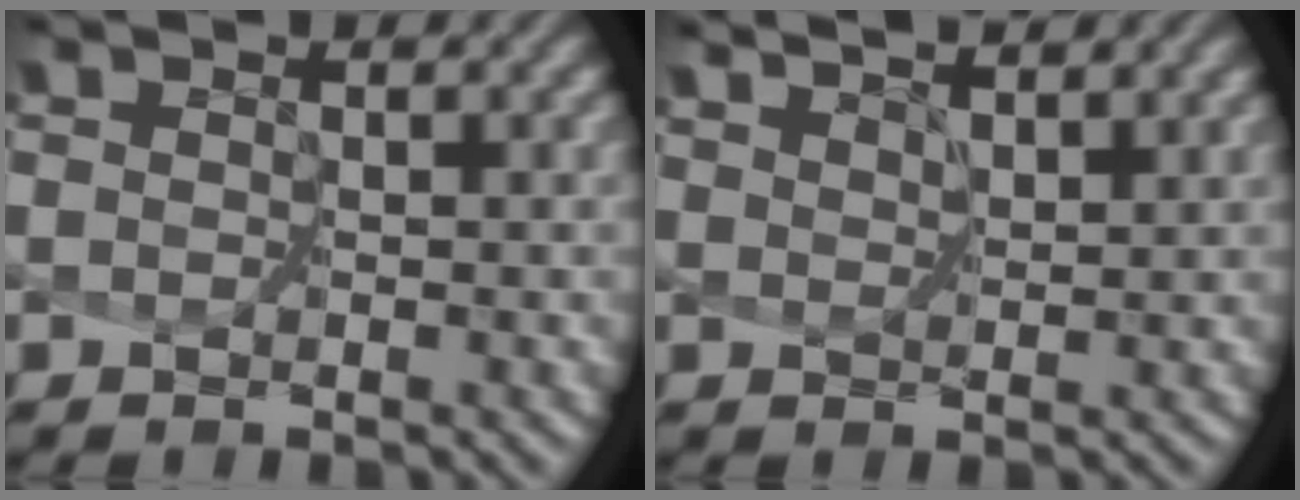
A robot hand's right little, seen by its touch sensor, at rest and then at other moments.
{"total": 3.7, "force": [3.5, 0.1, 1.0], "torque": [-0.035, 0.005, 0.062]}